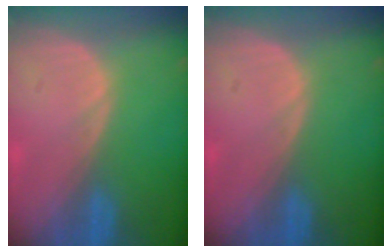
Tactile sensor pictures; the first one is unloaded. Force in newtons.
{"total": 0.0}